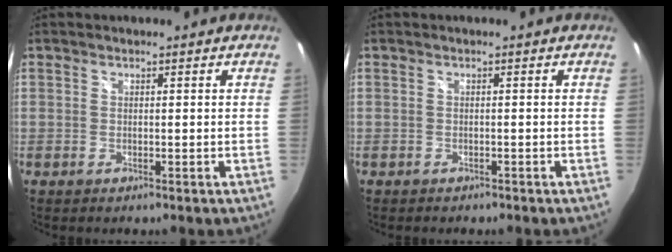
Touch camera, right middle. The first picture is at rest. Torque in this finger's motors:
{"motor_torque": [-0.33, -0.40, -0.10, -0.02]}